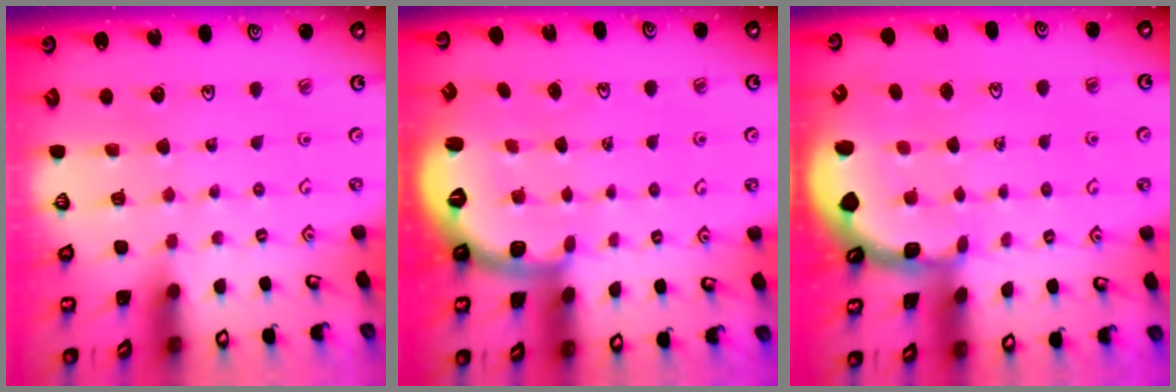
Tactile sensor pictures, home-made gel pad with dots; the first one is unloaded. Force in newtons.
{"total": 2.7, "press": 1.7, "slide": 2.1}
{"total": 1.8, "press": 1.8, "slide": 0.3}